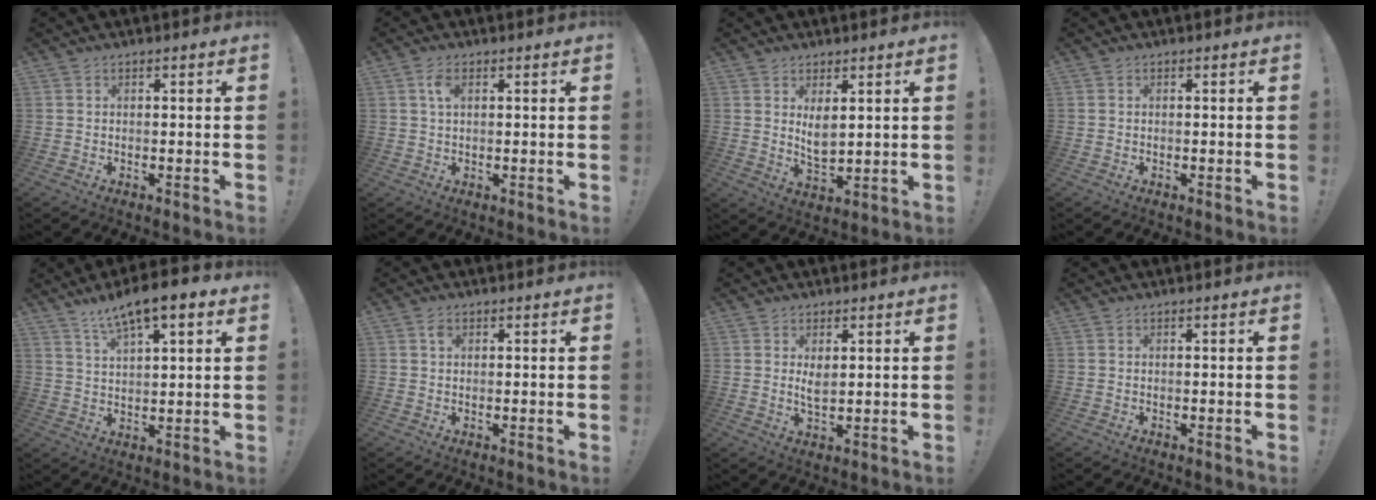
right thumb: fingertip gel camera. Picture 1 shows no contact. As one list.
[{"total": 3.7, "force": [1.4, 2.1, 2.7], "torque": [-0.047, 0.001, 0.022]}, {"total": 5.8, "force": [2.7, 2.6, 4.4], "torque": [-0.076, -0.019, 0.045]}, {"total": 0.0}, {"total": 9.5, "force": [6.5, 2.5, 6.5], "torque": [-0.111, -0.031, 0.113]}, {"total": 1.4, "force": [0.6, 1.0, 0.8], "torque": [-0.006, -0.002, 0.009]}, {"total": 3.7, "force": [1.2, 1.6, 3.1], "torque": [-0.047, -0.008, 0.020]}, {"total": 0.0}]